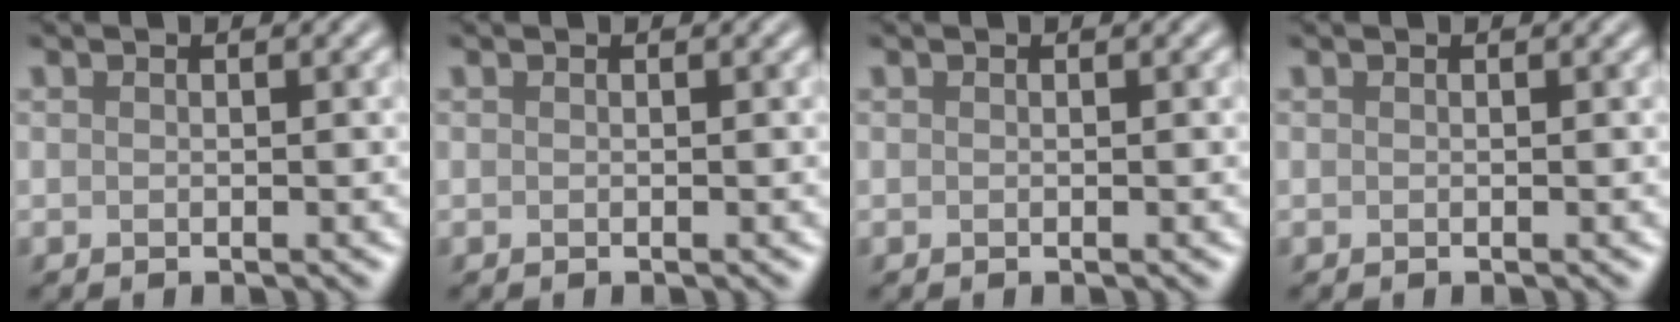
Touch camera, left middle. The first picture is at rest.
{"total": 0.0}
{"total": 0.0}
{"total": 0.0}